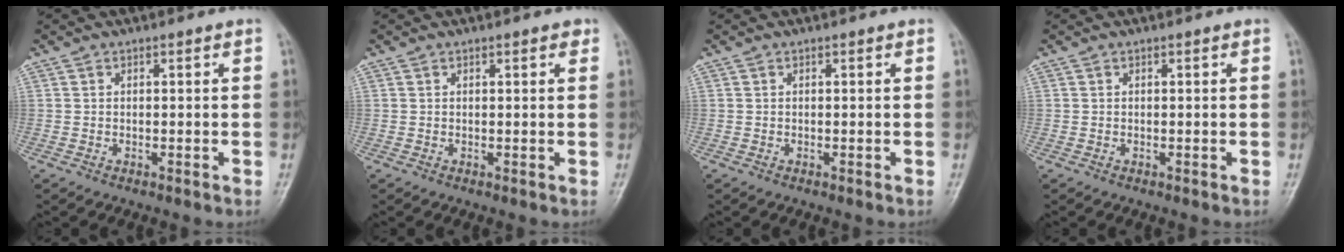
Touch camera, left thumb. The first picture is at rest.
{"total": 1.2, "force": [0.8, 0.4, 0.9], "torque": [-0.010, -0.001, 0.007]}
{"total": 0.0}
{"total": 0.0}